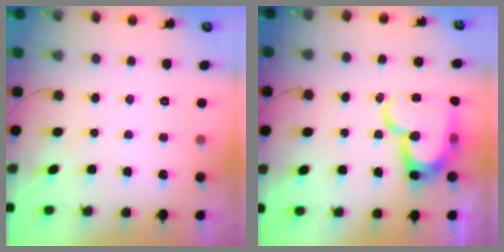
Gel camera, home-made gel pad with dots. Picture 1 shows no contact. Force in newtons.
{"total": 18.2, "press": 18.1, "slide": 1.5}